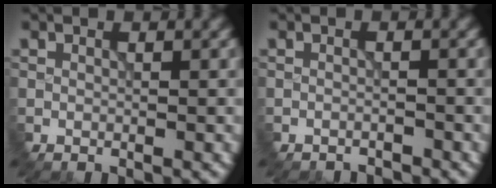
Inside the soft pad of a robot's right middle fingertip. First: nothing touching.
{"total": 1.9, "force": [-1.7, -0.1, -0.7], "torque": [0.015, 0.005, -0.031]}